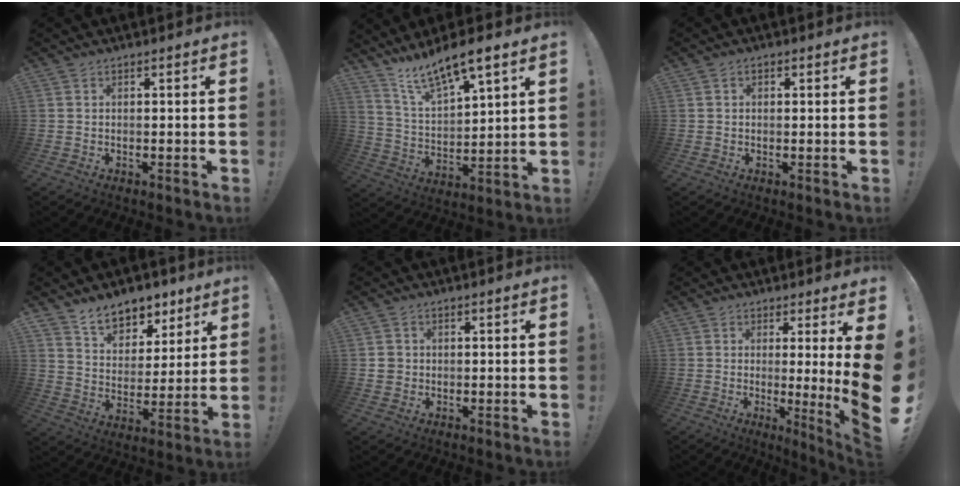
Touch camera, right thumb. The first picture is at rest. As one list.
[{"total": 11.3, "force": [9.5, 2.3, 5.5], "torque": [-0.108, -0.071, 0.169]}, {"total": 1.1, "force": [0.0, 1.0, 0.5], "torque": [-0.001, 0.000, -0.001]}, {"total": 11.2, "force": [8.8, 6.2, 3.1], "torque": [-0.051, -0.064, 0.167]}, {"total": 2.8, "force": [0.2, 2.7, 0.7], "torque": [-0.015, 0.006, 0.005]}, {"total": 9.9, "force": [1.1, -1.1, 9.8], "torque": [-0.124, -0.051, 0.009]}]